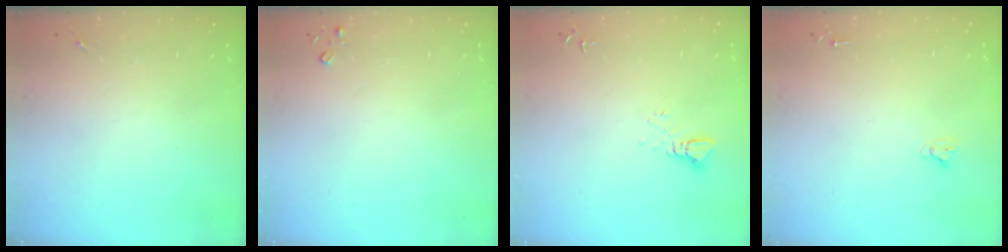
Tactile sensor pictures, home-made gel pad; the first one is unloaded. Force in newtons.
{"total": 2.6, "press": 2.6, "slide": 0.3}
{"total": 2.5, "press": 2.5, "slide": 0.1}
{"total": 2.7, "press": 2.7, "slide": 0.2}